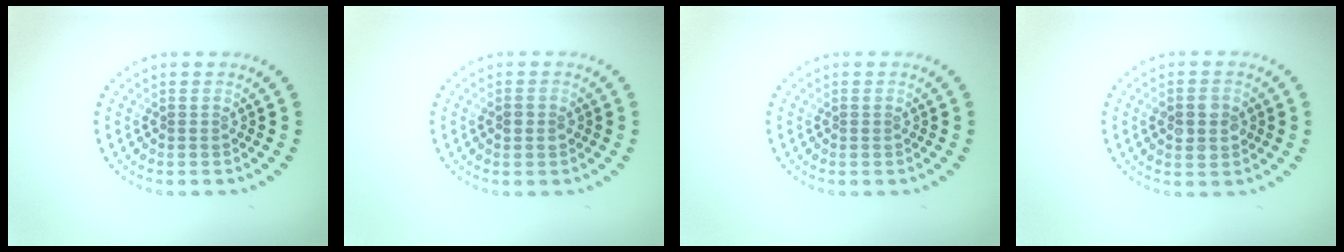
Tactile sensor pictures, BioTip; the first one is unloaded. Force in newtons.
{"total": 1.5, "press": 1.5, "slide": 0.2}
{"total": 0.0}
{"total": 2.8, "press": 2.8, "slide": 0.2}